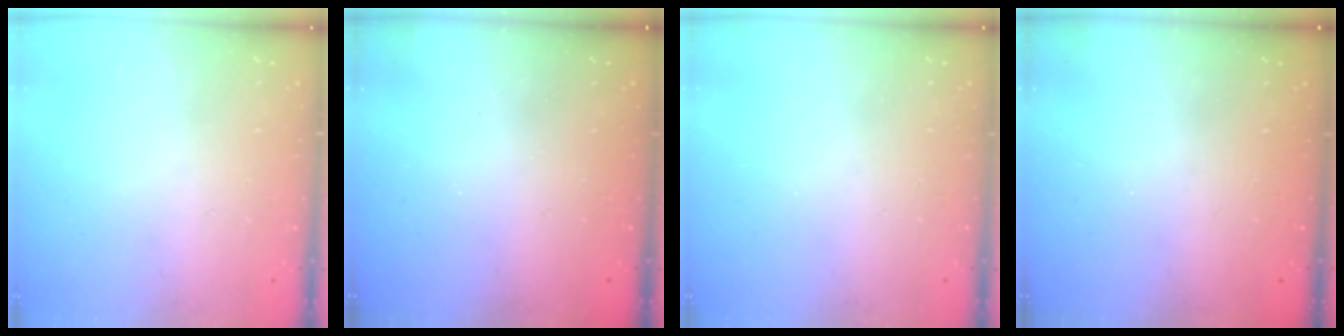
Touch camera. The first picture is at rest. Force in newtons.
{"total": 2.6, "press": 2.5, "slide": 0.9}
{"total": 0.0}
{"total": 2.3, "press": 2.2, "slide": 0.8}